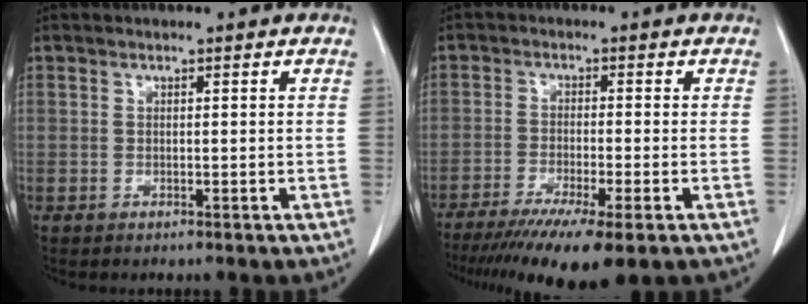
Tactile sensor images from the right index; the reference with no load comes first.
{"total": 12.5, "force": [-8.8, 1.0, 8.8], "torque": [-0.134, -0.032, -0.140]}